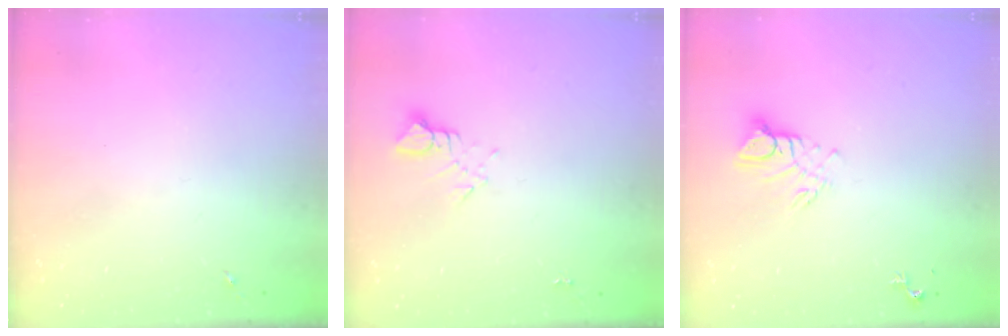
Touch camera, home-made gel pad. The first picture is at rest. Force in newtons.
{"total": 3.8, "press": 3.8, "slide": 0.4}
{"total": 6.8, "press": 6.8, "slide": 0.5}